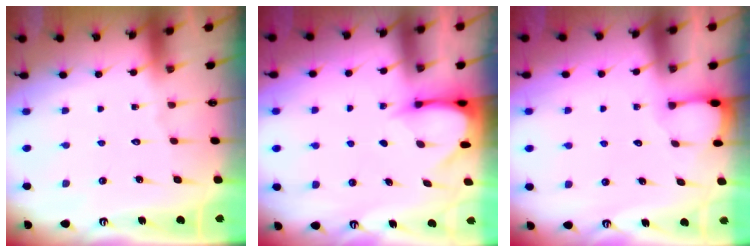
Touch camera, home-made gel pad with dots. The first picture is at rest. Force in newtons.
{"total": 3.7, "press": 3.7, "slide": 0.3}
{"total": 0.9, "press": 0.8, "slide": 0.2}